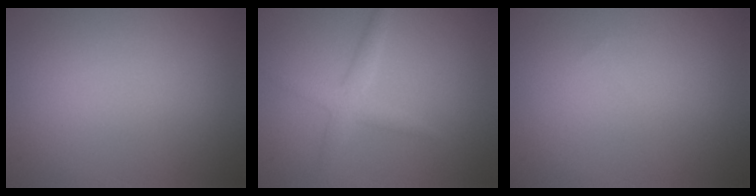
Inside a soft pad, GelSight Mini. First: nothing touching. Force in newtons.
{"total": 2.0, "press": 2.0, "slide": 0.2}
{"total": 0.0}